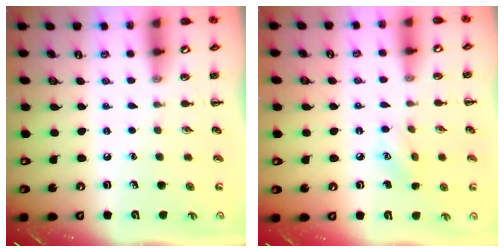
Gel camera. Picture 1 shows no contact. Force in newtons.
{"total": 5.7, "press": 5.6, "slide": 1.2}